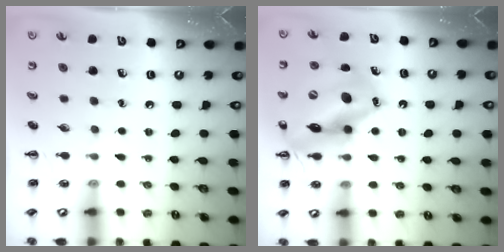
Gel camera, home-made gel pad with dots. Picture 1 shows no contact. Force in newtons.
{"total": 16.5, "press": 16.3, "slide": 2.7}